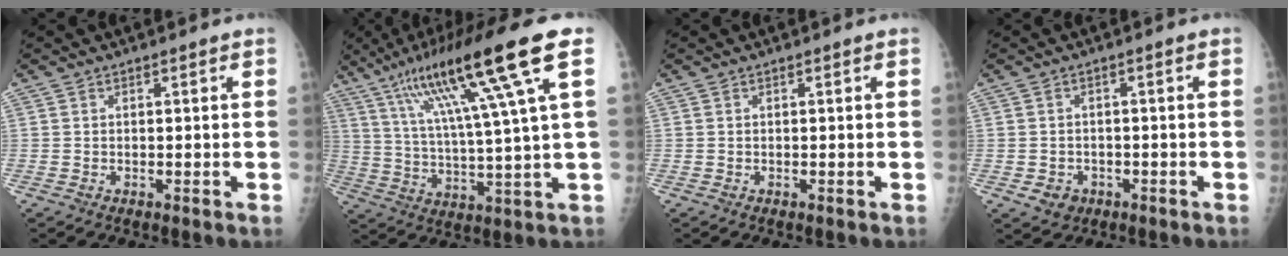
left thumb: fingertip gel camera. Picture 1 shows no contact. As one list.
[{"total": 19.3, "force": [8.9, 0.8, 17.1], "torque": [-0.296, -0.007, 0.150]}, {"total": 0.0}, {"total": 3.6, "force": [-1.5, 3.1, 1.2], "torque": [-0.005, 0.010, -0.015]}]